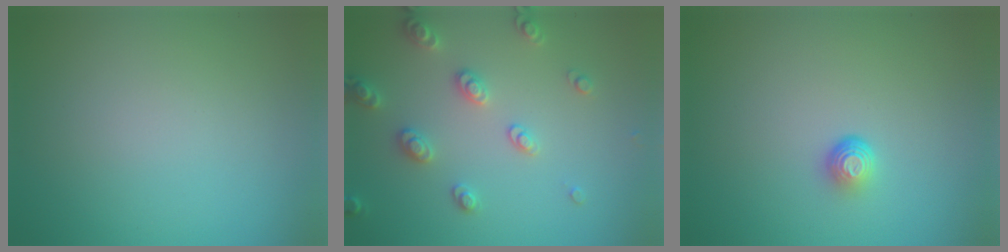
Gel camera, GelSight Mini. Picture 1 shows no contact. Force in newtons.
{"total": 2.9, "press": 2.9, "slide": 0.5}
{"total": 1.5, "press": 1.0, "slide": 1.2}